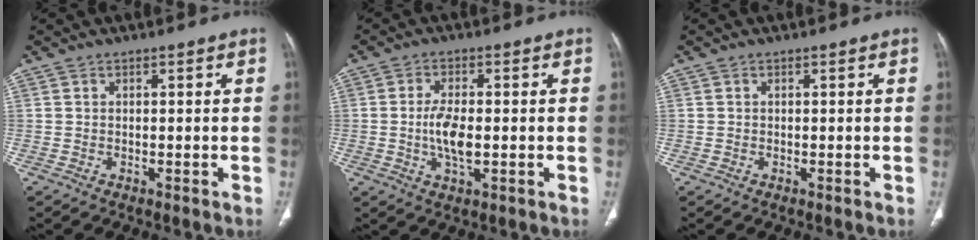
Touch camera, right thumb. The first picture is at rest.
{"total": 6.0, "force": [-0.6, 2.6, 5.4], "torque": [-0.108, -0.004, -0.012]}
{"total": 0.0}